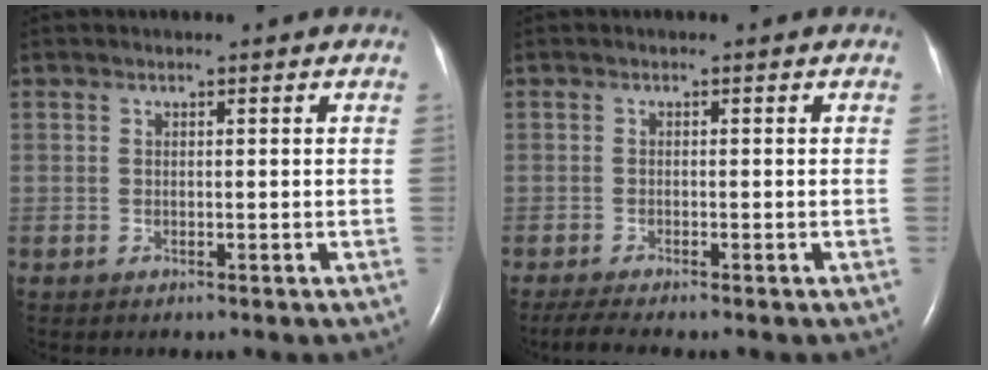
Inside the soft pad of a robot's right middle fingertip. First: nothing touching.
{"total": 3.4, "force": [-2.7, -0.1, 1.9], "torque": [-0.040, -0.010, -0.048]}